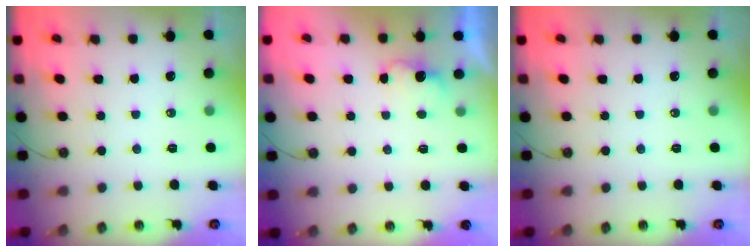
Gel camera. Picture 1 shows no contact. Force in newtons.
{"total": 2.6, "press": 2.5, "slide": 0.9}
{"total": 0.0}